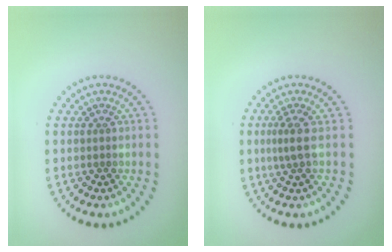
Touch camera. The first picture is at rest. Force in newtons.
{"total": 1.8, "press": 1.3, "slide": 1.2}